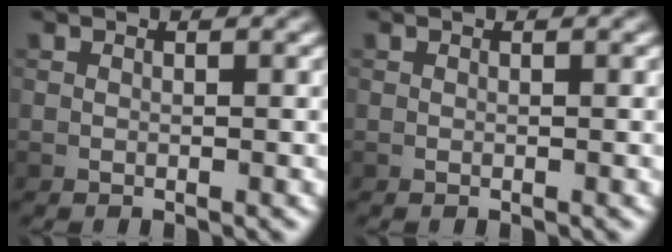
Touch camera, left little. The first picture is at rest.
{"total": 0.0}